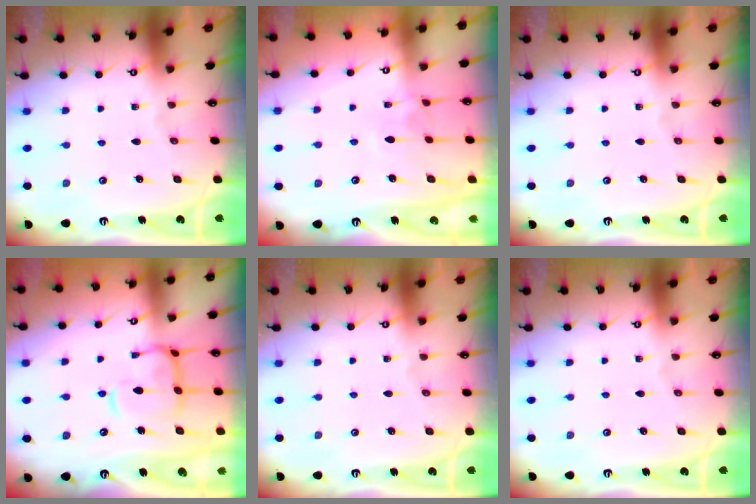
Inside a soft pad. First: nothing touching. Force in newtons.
{"total": 3.4, "press": 3.4, "slide": 0.2}
{"total": 0.0}
{"total": 7.6, "press": 7.5, "slide": 0.9}
{"total": 0.0}
{"total": 0.0}